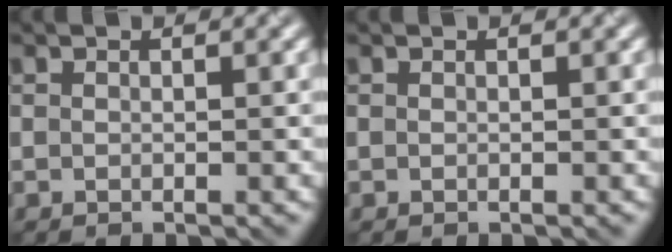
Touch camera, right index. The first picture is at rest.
{"total": 0.0}